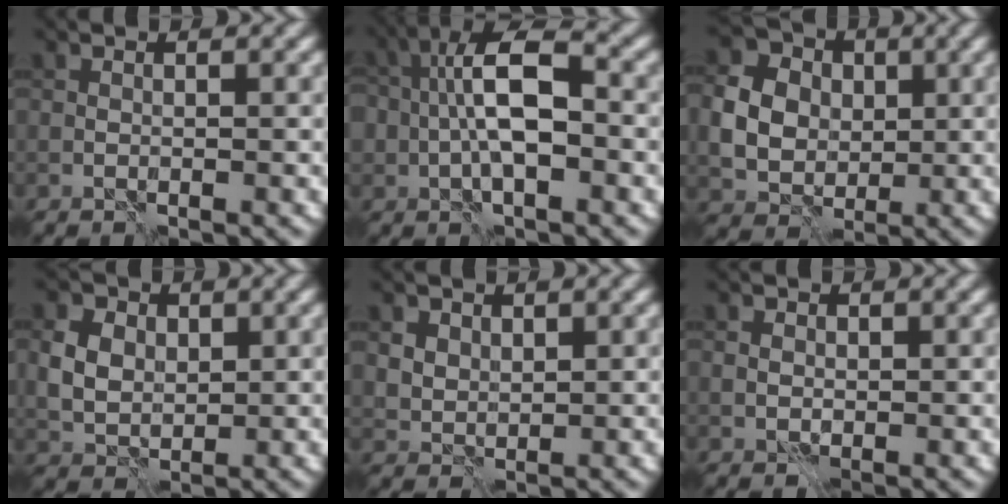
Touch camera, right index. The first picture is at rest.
{"total": 6.8, "force": [-0.2, 3.4, 5.9], "torque": [-0.110, 0.012, -0.010]}
{"total": 5.9, "force": [0.7, 5.2, 2.6], "torque": [-0.069, 0.001, 0.011]}
{"total": 4.6, "force": [1.5, 3.6, 2.3], "torque": [-0.057, 0.009, 0.020]}
{"total": 2.3, "force": [1.4, 1.7, 0.6], "torque": [-0.017, -0.009, 0.034]}
{"total": 0.9, "force": [0.3, 0.8, 0.0], "torque": [0.001, 0.000, 0.004]}